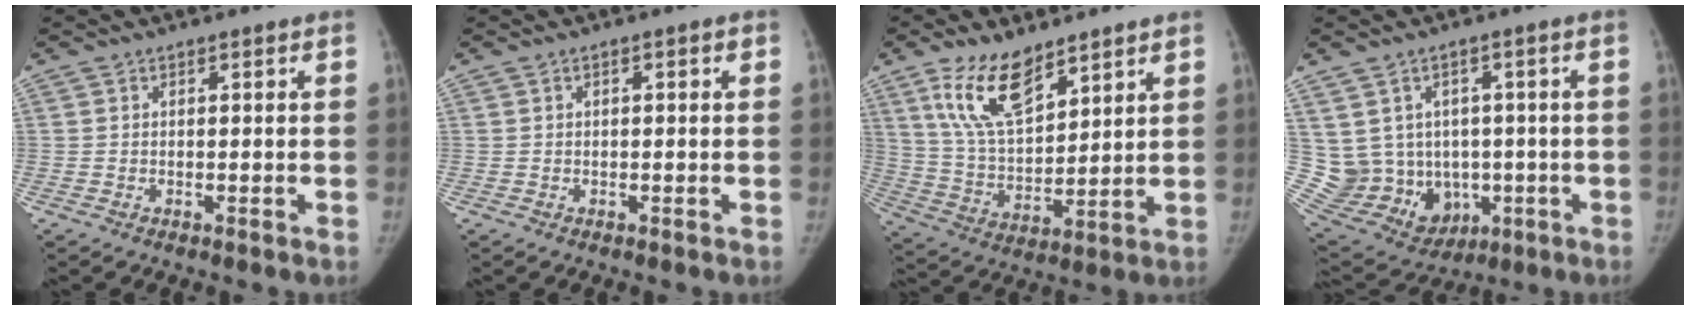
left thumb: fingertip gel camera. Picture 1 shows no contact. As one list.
[{"total": 1.1, "force": [0.2, 0.3, 1.0], "torque": [-0.015, 0.006, 0.001]}, {"total": 13.2, "force": [8.6, 5.7, 8.3], "torque": [-0.130, -0.045, 0.174]}, {"total": 14.8, "force": [-0.1, 13.1, 6.7], "torque": [-0.114, 0.019, 0.039]}]